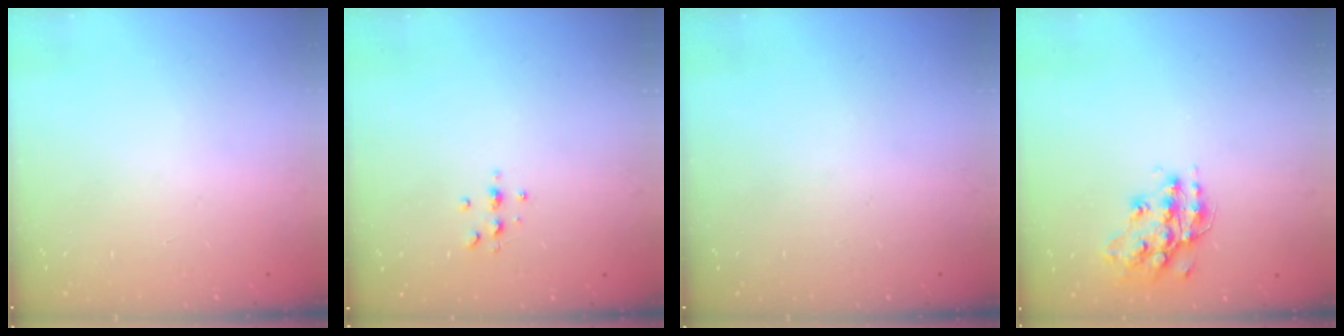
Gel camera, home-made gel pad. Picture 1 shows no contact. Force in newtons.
{"total": 3.8, "press": 3.7, "slide": 0.4}
{"total": 0.0}
{"total": 14.4, "press": 14.4, "slide": 0.7}